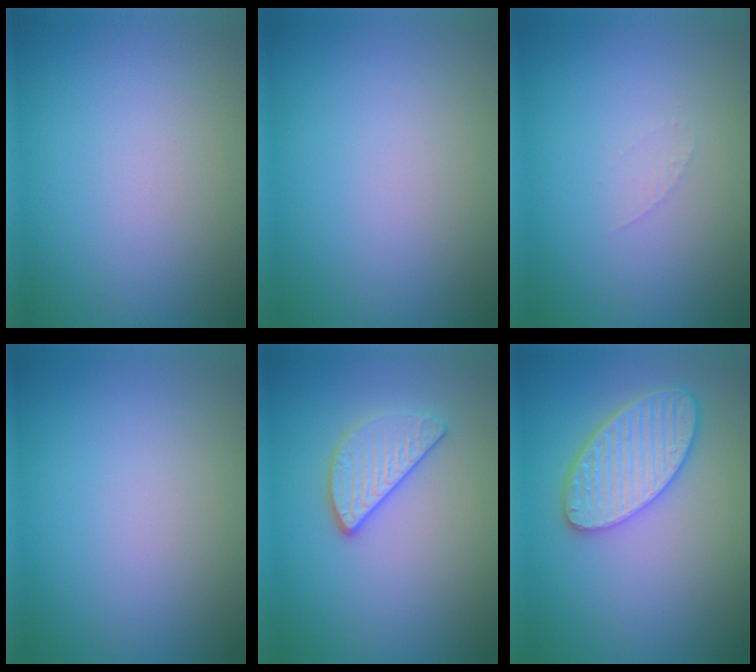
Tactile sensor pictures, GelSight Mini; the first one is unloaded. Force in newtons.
{"total": 0.0}
{"total": 0.7, "press": 0.7, "slide": 0.1}
{"total": 0.0}
{"total": 2.8, "press": 2.6, "slide": 0.9}
{"total": 5.1, "press": 4.7, "slide": 2.0}